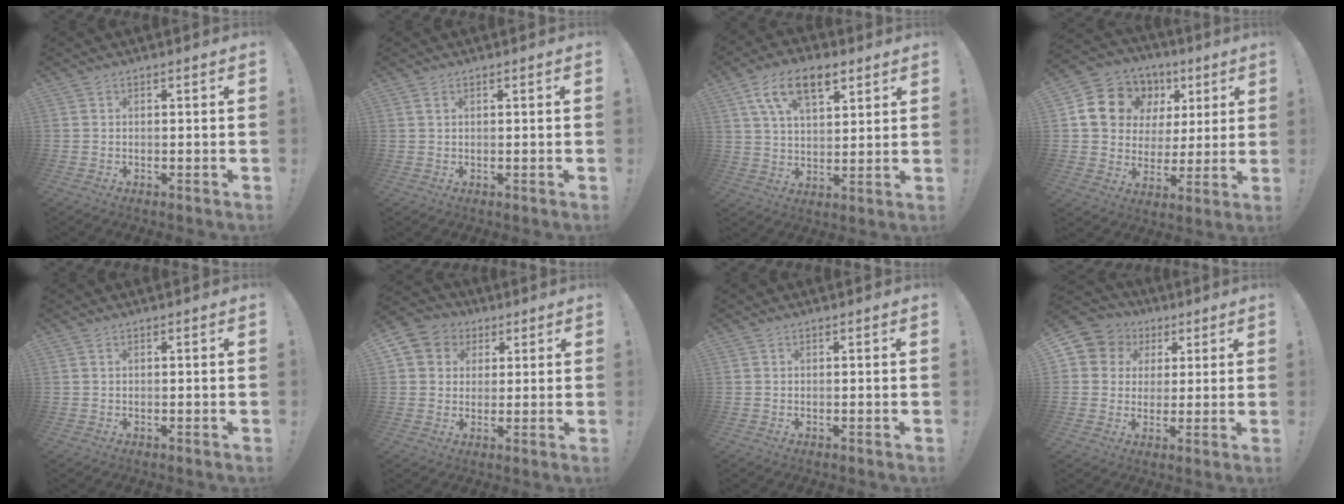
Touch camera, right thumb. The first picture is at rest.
{"total": 1.4, "force": [0.8, 0.6, 0.9], "torque": [-0.012, -0.002, 0.014]}
{"total": 13.7, "force": [7.0, 7.2, 9.3], "torque": [-0.151, -0.015, 0.128]}
{"total": 16.5, "force": [6.9, 13.4, 6.7], "torque": [-0.105, -0.026, 0.151]}
{"total": 0.5, "force": [0.4, 0.1, 0.3], "torque": [-0.007, 0.000, 0.007]}
{"total": 7.5, "force": [2.0, 6.9, 1.9], "torque": [-0.024, -0.006, 0.043]}
{"total": 0.0}
{"total": 8.6, "force": [2.6, 7.9, 2.0], "torque": [-0.033, -0.010, 0.056]}